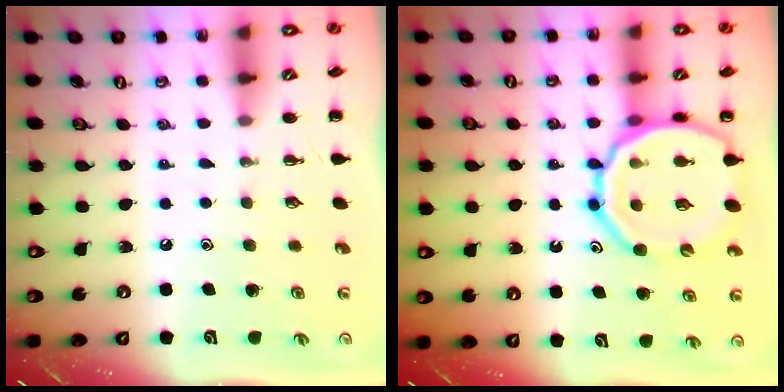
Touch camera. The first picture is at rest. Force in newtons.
{"total": 18.2, "press": 18.0, "slide": 2.8}